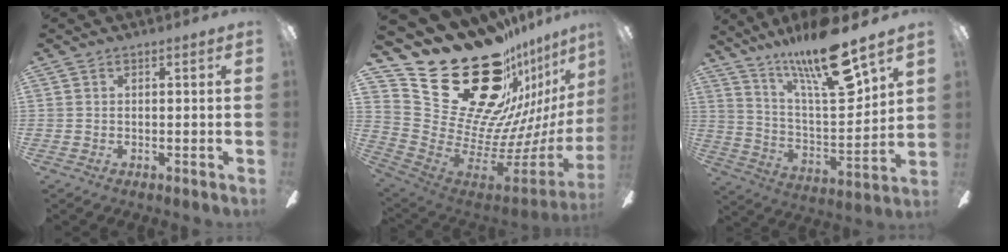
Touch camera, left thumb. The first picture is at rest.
{"total": 34.1, "force": [20.9, 19.5, 18.5], "torque": [-0.275, -0.186, 0.446]}
{"total": 20.6, "force": [15.0, 4.0, 13.6], "torque": [-0.243, -0.089, 0.245]}